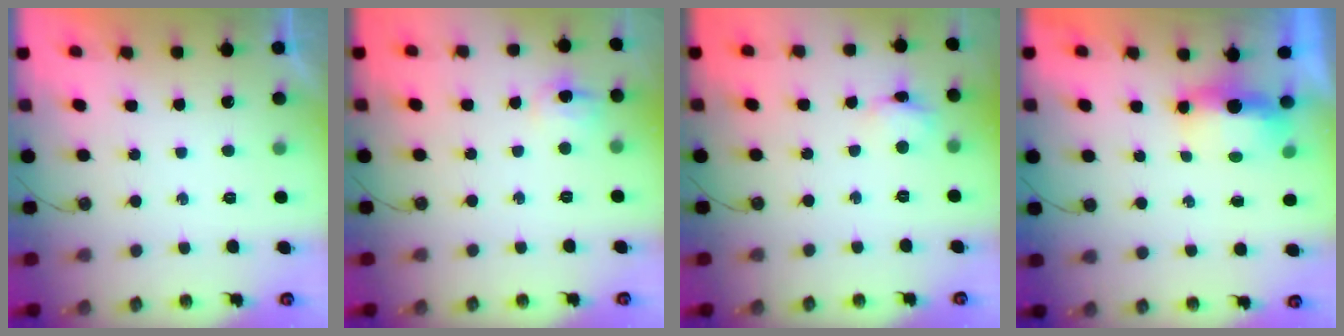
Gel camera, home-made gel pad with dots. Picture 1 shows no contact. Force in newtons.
{"total": 8.7, "press": 8.7, "slide": 0.2}
{"total": 4.5, "press": 4.5, "slide": 0.4}
{"total": 5.7, "press": 5.6, "slide": 0.9}